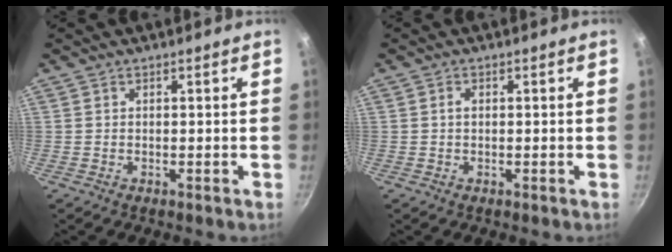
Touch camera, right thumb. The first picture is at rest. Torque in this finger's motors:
{"motor_torque": [-0.40, 0.48, 0.14, 0.07, 0.01]}